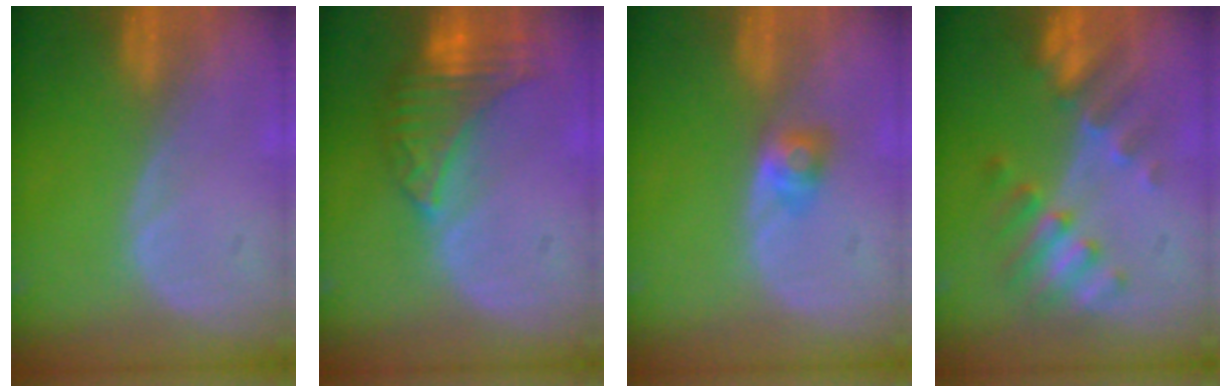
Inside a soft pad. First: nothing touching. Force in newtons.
{"total": 8.1, "press": 7.3, "slide": 3.5}
{"total": 2.7, "press": 2.4, "slide": 1.1}
{"total": 7.7, "press": 6.8, "slide": 3.5}